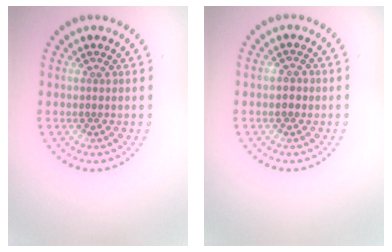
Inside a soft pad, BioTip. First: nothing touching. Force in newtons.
{"total": 0.8, "press": 0.8, "slide": 0.1}